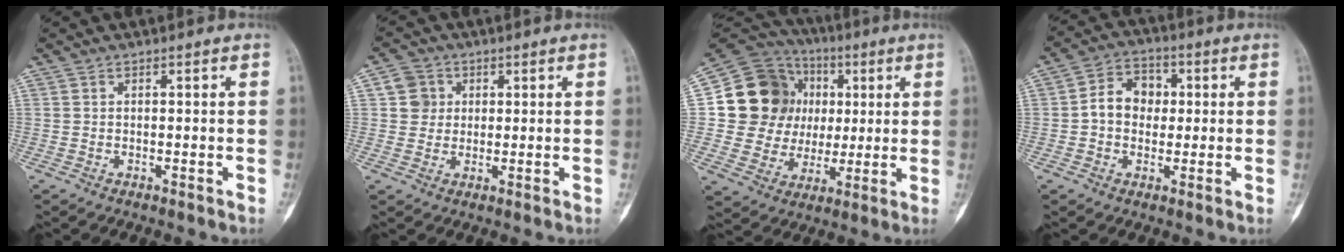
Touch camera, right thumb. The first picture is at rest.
{"total": 4.5, "force": [1.0, 4.3, 0.8], "torque": [0.014, 0.005, 0.014]}
{"total": 17.1, "force": [2.9, 15.3, 7.1], "torque": [-0.085, 0.025, 0.064]}
{"total": 7.9, "force": [0.3, 6.4, 4.7], "torque": [-0.050, 0.021, -0.005]}